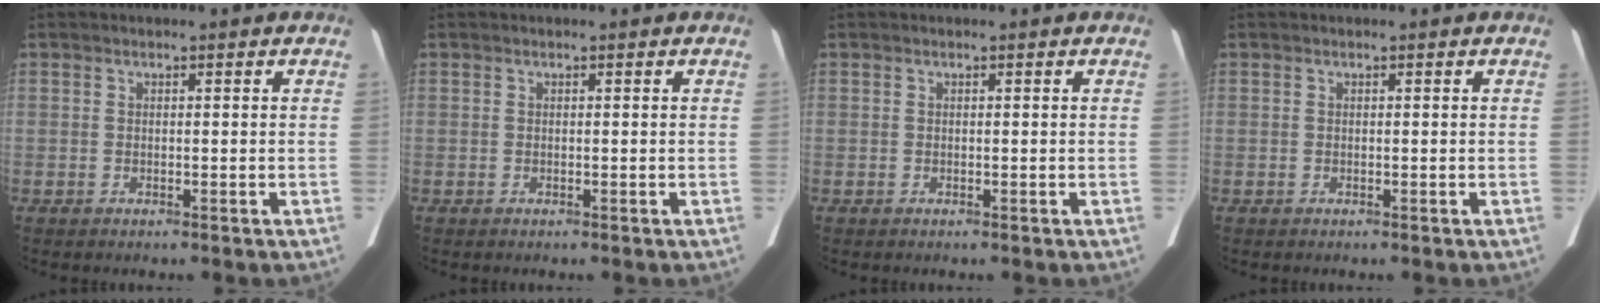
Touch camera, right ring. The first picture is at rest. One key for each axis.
{"total": 0.0}
{"total": 0.0}
{"total": 0.0}